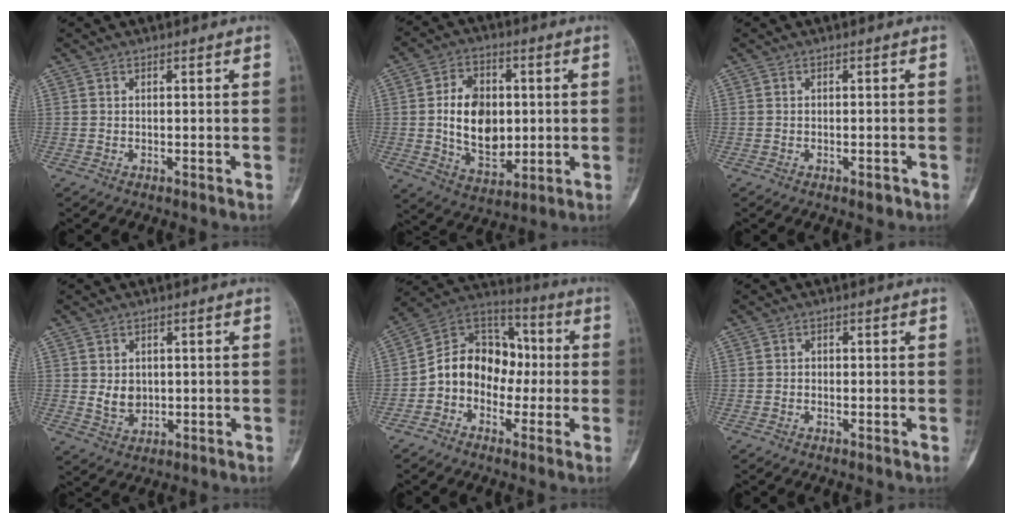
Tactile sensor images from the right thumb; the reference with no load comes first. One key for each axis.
{"total": 13.8, "fx": 0.5, "fy": 9.4, "fz": 10.0, "tx": -0.136, "ty": -0.004, "tz": 0.018}
{"total": 1.2, "fx": -0.8, "fy": 0.6, "fz": 0.8, "tx": -0.011, "ty": 0.002, "tz": -0.010}
{"total": 4.4, "fx": 0.3, "fy": 3.5, "fz": 2.6, "tx": -0.029, "ty": -0.007, "tz": 0.016}
{"total": 13.4, "fx": -1.9, "fy": 10.7, "fz": 7.8, "tx": -0.093, "ty": 0.050, "tz": -0.048}
{"total": 0.7, "fx": -0.2, "fy": 0.7, "fz": 0.3, "tx": 0.002, "ty": 0.003, "tz": -0.009}